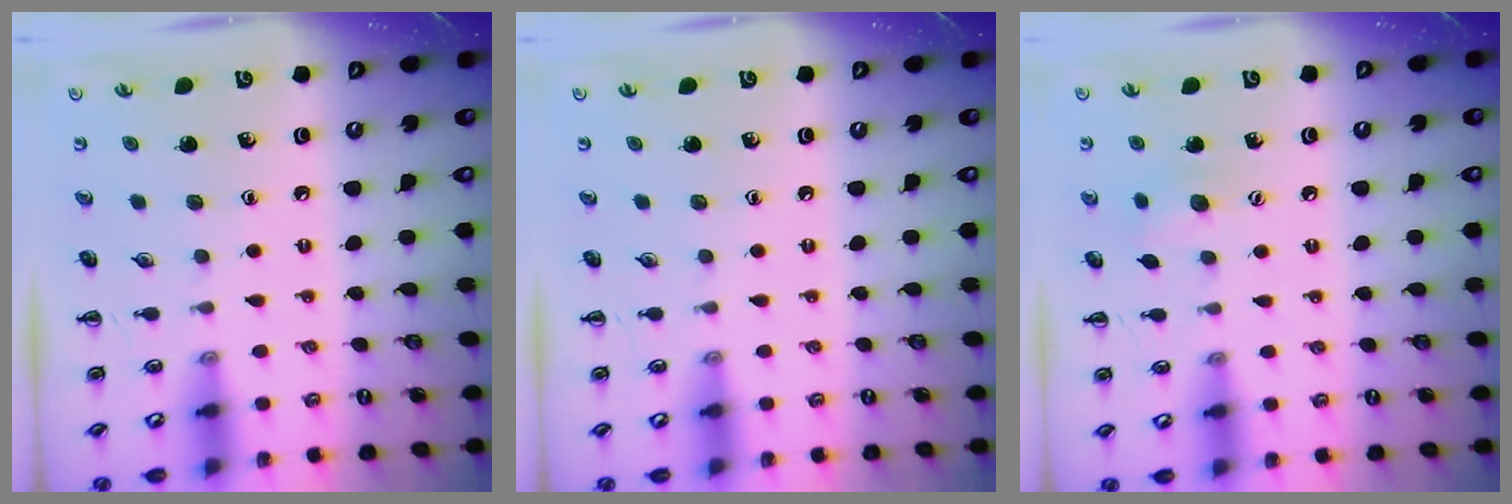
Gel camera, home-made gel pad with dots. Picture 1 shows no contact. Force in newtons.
{"total": 0.0}
{"total": 6.6, "press": 6.4, "slide": 1.6}